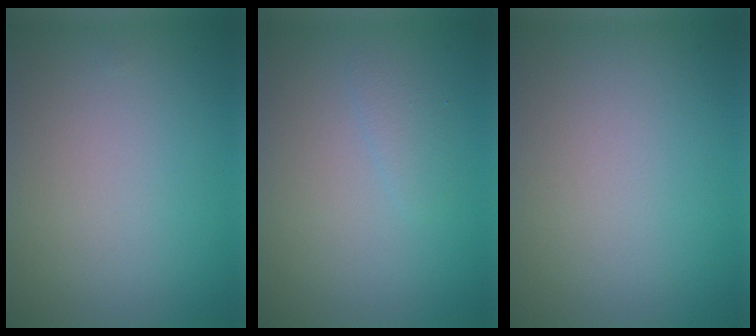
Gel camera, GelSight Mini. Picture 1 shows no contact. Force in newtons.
{"total": 1.0, "press": 1.0, "slide": 0.0}
{"total": 0.0}